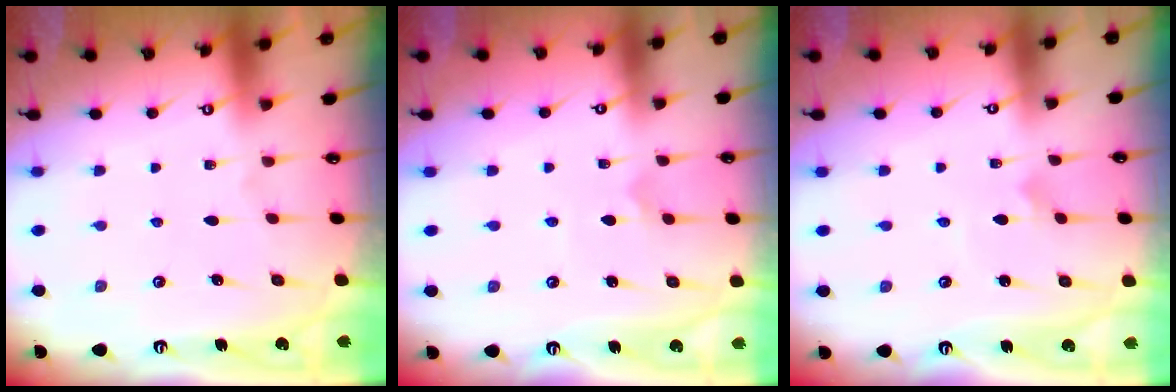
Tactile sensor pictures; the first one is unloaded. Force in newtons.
{"total": 2.8, "press": 2.8, "slide": 0.4}
{"total": 1.5, "press": 1.5, "slide": 0.1}